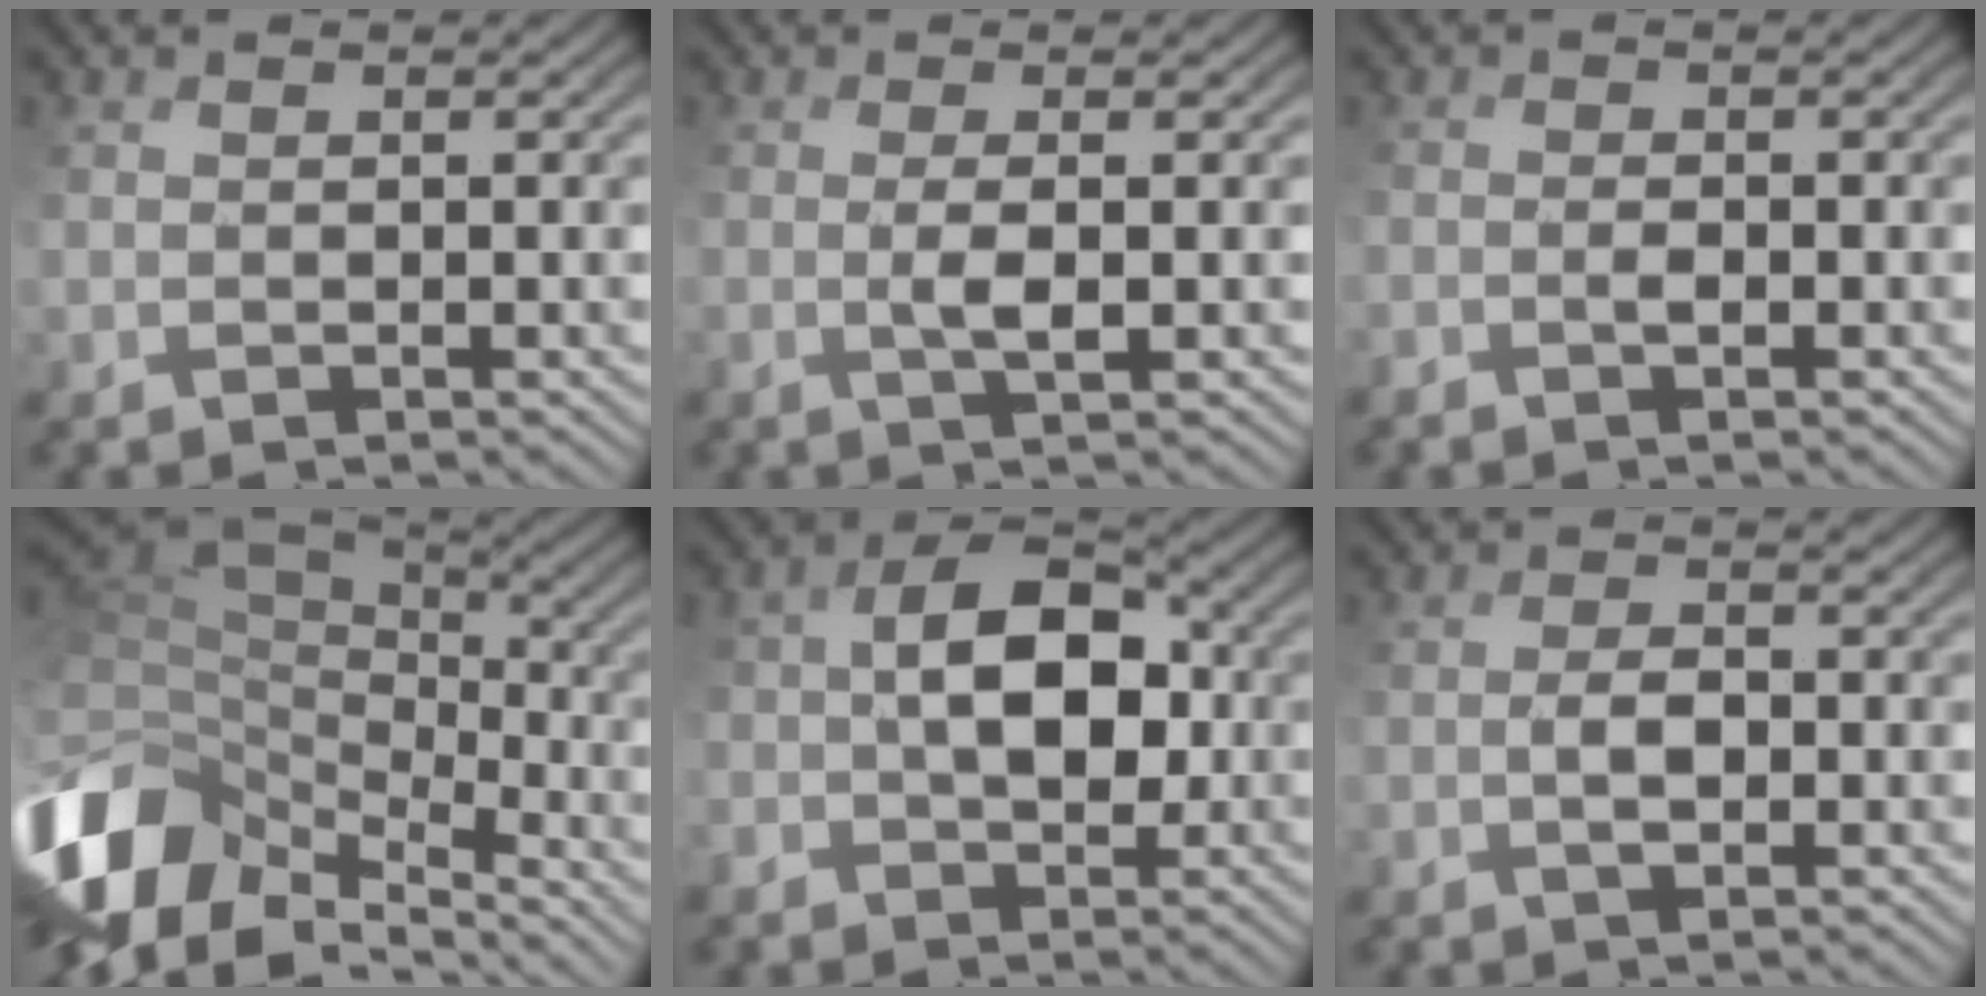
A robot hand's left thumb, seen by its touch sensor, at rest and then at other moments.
{"total": 2.2, "force": [0.4, -0.5, 2.1], "torque": [-0.042, 0.009, 0.012]}
{"total": 1.2, "force": [-0.6, 0.0, 1.0], "torque": [-0.018, 0.006, -0.013]}
{"total": 12.1, "force": [-2.2, 7.9, 8.9], "torque": [-0.246, 0.000, -0.023]}
{"total": 7.2, "force": [-0.4, 4.5, 5.6], "torque": [-0.103, 0.011, -0.012]}
{"total": 1.6, "force": [0.0, 0.2, 1.6], "torque": [-0.025, 0.012, 0.004]}